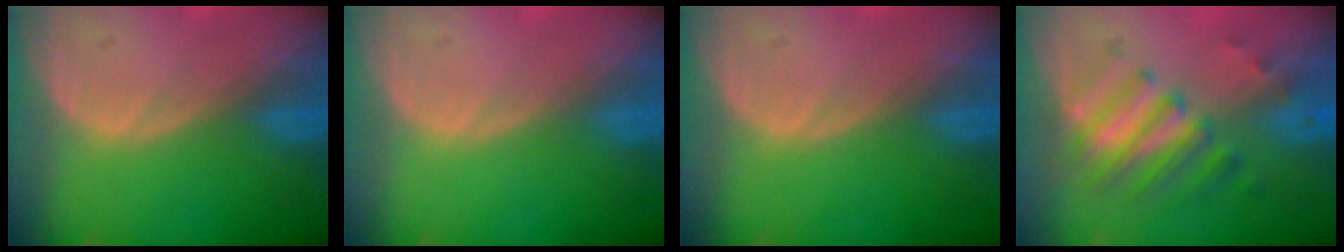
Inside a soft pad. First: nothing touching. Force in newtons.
{"total": 0.0}
{"total": 0.0}
{"total": 7.8, "press": 6.9, "slide": 3.6}